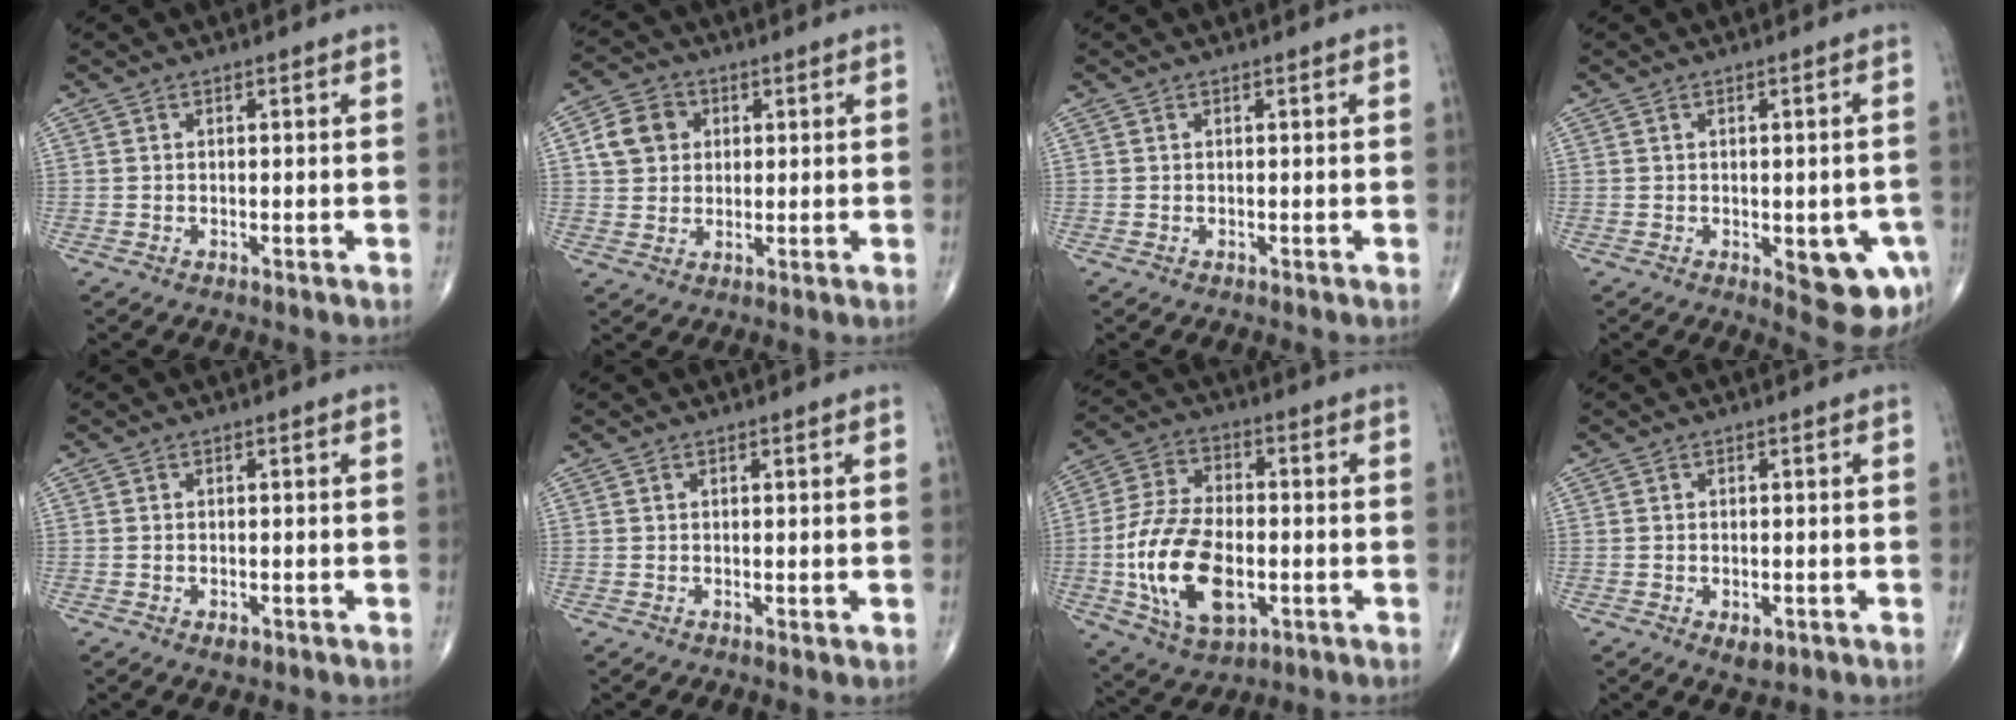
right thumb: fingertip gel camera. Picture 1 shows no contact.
{"total": 7.3, "force": [1.8, 6.2, 3.3], "torque": [-0.040, 0.002, 0.027]}
{"total": 0.0}
{"total": 9.6, "force": [-2.9, 4.0, 8.2], "torque": [-0.074, -0.003, -0.025]}
{"total": 1.6, "force": [-0.8, 0.9, 1.1], "torque": [-0.015, 0.002, -0.008]}
{"total": 0.7, "force": [0.0, 0.2, 0.6], "torque": [-0.010, -0.004, 0.000]}
{"total": 17.5, "force": [-3.5, 9.8, 14.0], "torque": [-0.262, 0.007, -0.057]}
{"total": 3.0, "force": [-1.2, 1.7, 2.2], "torque": [-0.031, 0.001, -0.010]}